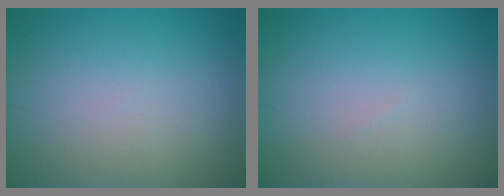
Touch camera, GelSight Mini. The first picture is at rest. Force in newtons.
{"total": 0.0}